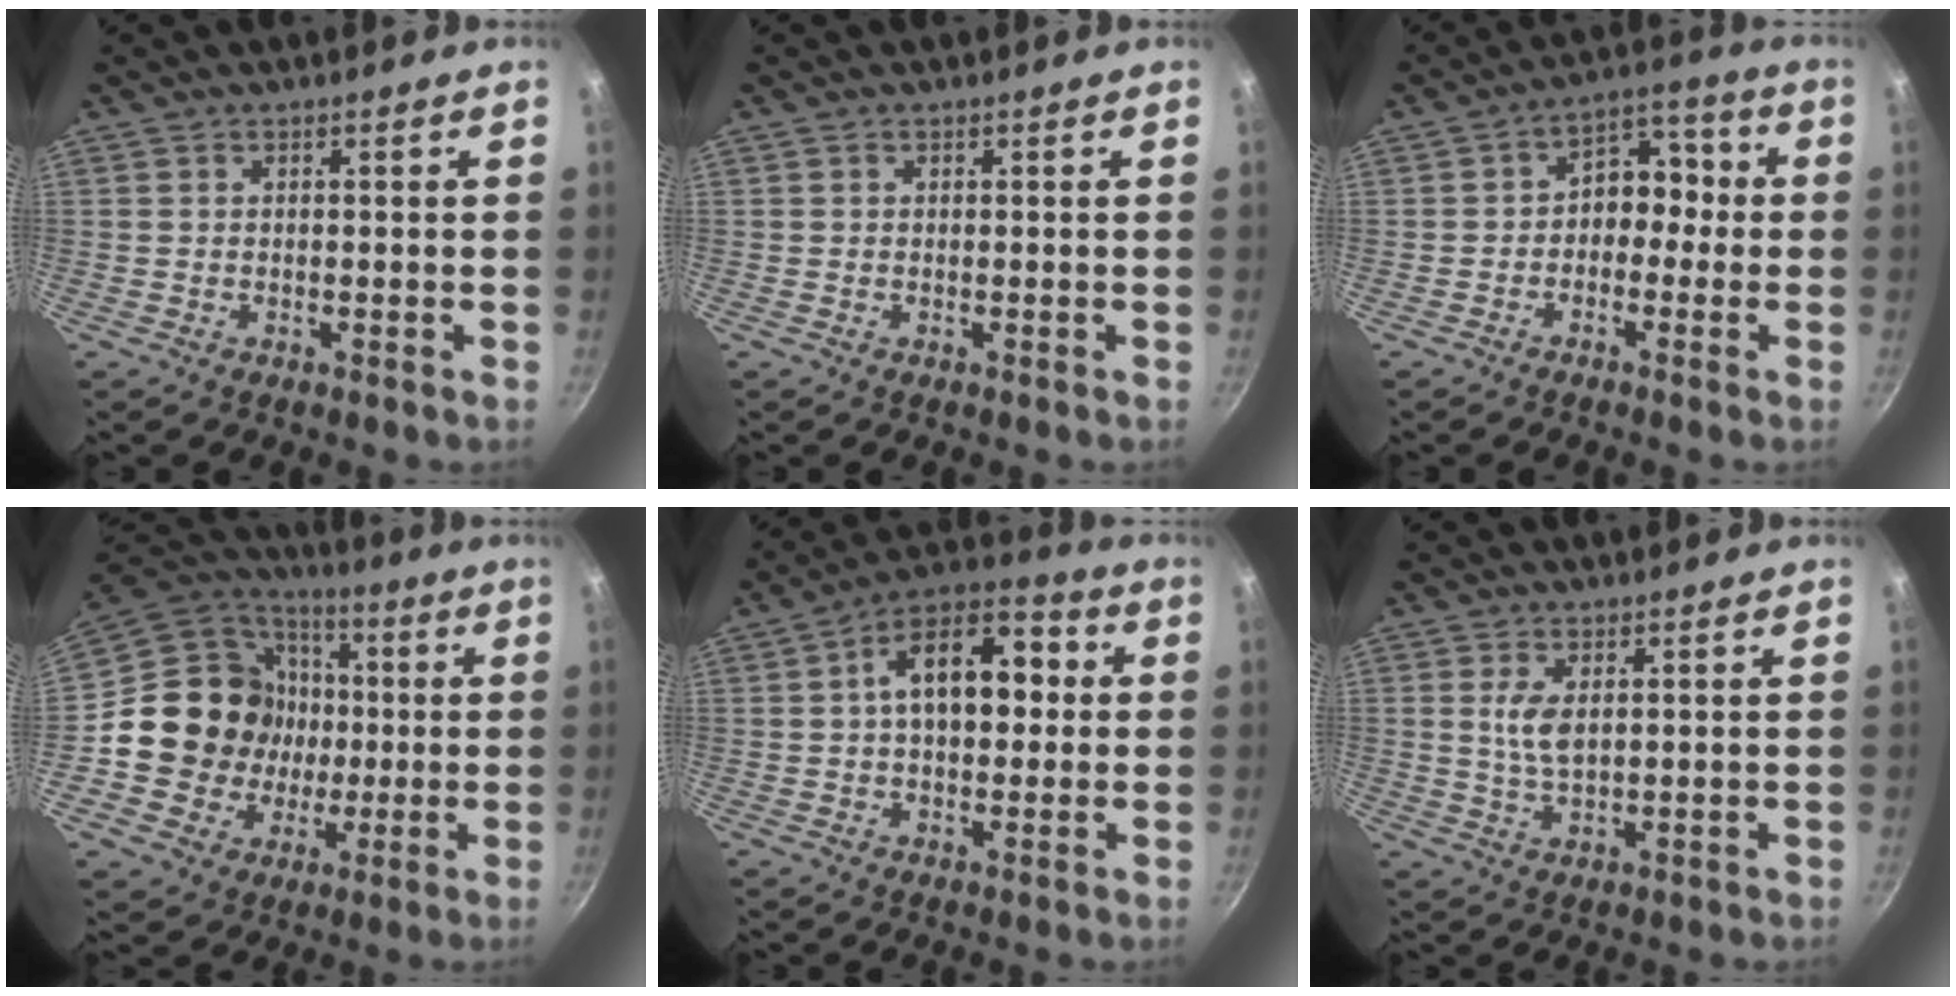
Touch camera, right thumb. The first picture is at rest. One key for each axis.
{"total": 0.0}
{"total": 7.6, "fx": -1.0, "fy": 5.8, "fz": 4.9, "tx": -0.015, "ty": 0.037, "tz": -0.034}
{"total": 18.7, "fx": -0.3, "fy": 17.3, "fz": 7.0, "tx": -0.093, "ty": 0.026, "tz": 0.000}
{"total": 14.1, "fx": 1.6, "fy": 8.7, "fz": 11.0, "tx": -0.126, "ty": 0.034, "tz": 0.007}
{"total": 4.6, "fx": 1.1, "fy": 2.3, "fz": 3.8, "tx": -0.074, "ty": -0.009, "tz": 0.023}